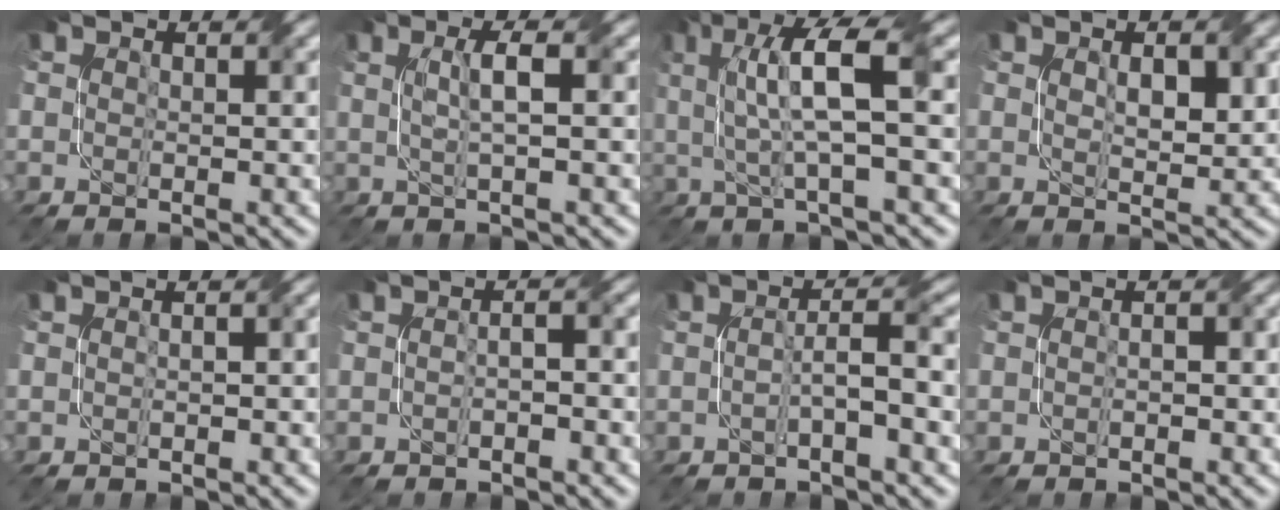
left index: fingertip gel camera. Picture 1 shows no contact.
{"total": 2.8, "force": [0.3, 0.5, 2.7], "torque": [-0.049, 0.008, 0.005]}
{"total": 7.0, "force": [1.5, 1.5, 6.7], "torque": [-0.129, 0.010, 0.027]}
{"total": 2.5, "force": [0.6, 1.0, 2.2], "torque": [-0.041, 0.000, 0.017]}
{"total": 1.7, "force": [-0.1, 0.6, 1.6], "torque": [-0.023, 0.003, -0.004]}
{"total": 1.9, "force": [-0.7, 0.5, 1.6], "torque": [-0.028, 0.004, -0.014]}
{"total": 3.8, "force": [-0.8, 0.4, 3.7], "torque": [-0.062, 0.014, -0.018]}
{"total": 1.3, "force": [-0.4, 0.5, 1.2], "torque": [-0.021, 0.001, -0.011]}